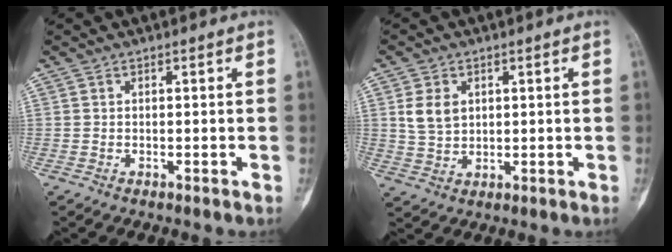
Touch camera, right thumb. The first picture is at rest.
{"total": 5.3, "force": [1.6, 3.9, 3.2], "torque": [-0.049, -0.005, 0.036]}